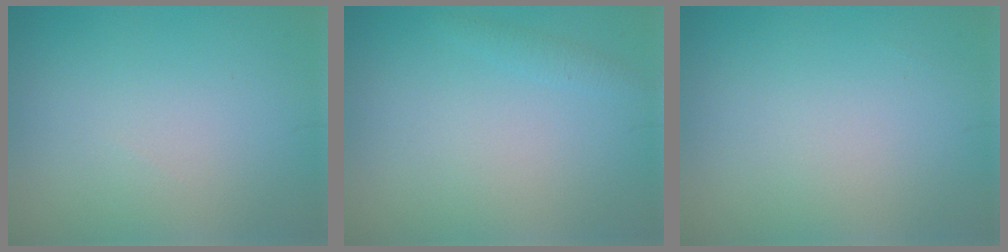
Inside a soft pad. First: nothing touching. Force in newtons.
{"total": 0.8, "press": 0.8, "slide": 0.2}
{"total": 0.0}